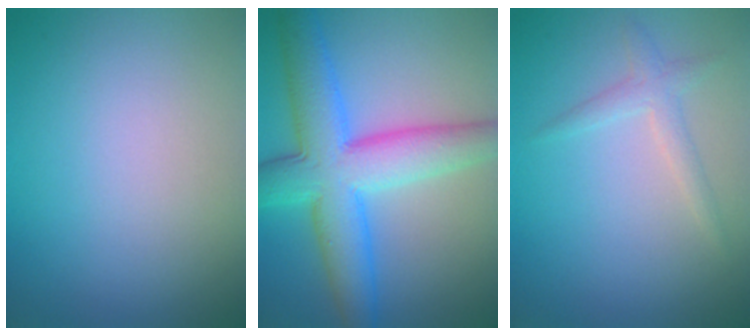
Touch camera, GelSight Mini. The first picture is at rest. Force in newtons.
{"total": 9.1, "press": 9.1, "slide": 0.1}
{"total": 1.7, "press": 1.7, "slide": 0.1}